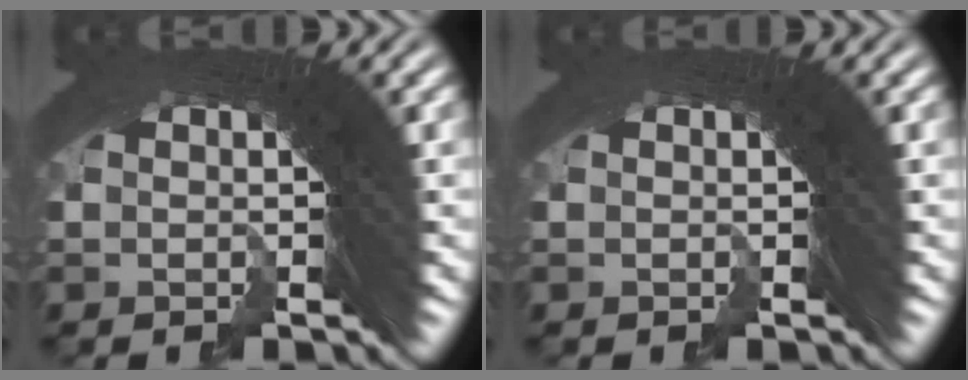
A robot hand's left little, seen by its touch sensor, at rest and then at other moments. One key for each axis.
{"total": 0.0}